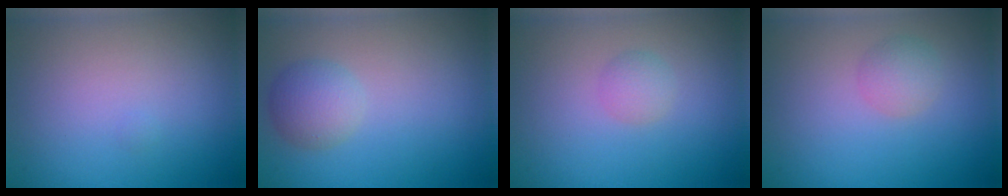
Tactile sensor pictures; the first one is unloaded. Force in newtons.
{"total": 2.7, "press": 2.7, "slide": 0.1}
{"total": 1.4, "press": 1.4, "slide": 0.1}
{"total": 1.8, "press": 1.8, "slide": 0.0}